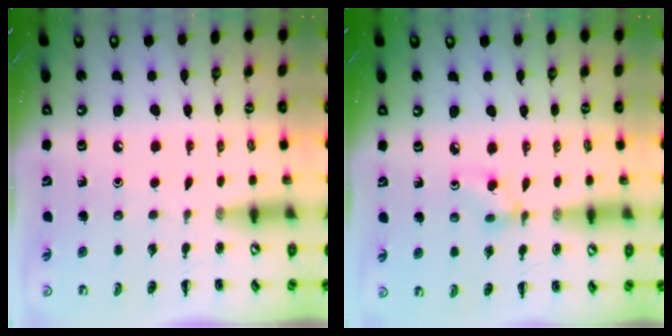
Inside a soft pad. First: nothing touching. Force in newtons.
{"total": 3.0, "press": 2.8, "slide": 1.2}